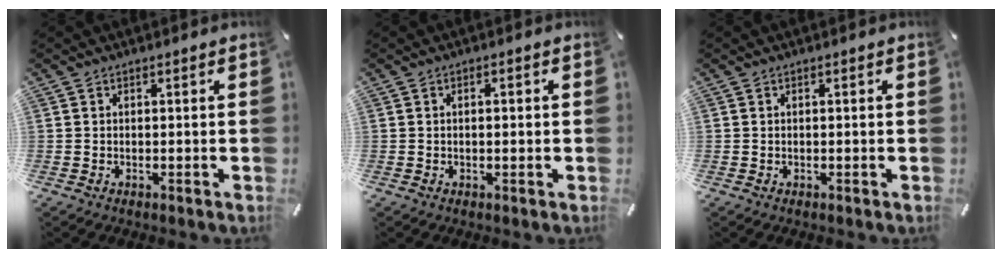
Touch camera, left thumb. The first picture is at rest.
{"total": 1.4, "force": [-0.1, 0.7, 1.2], "torque": [-0.022, 0.003, -0.004]}
{"total": 0.0}